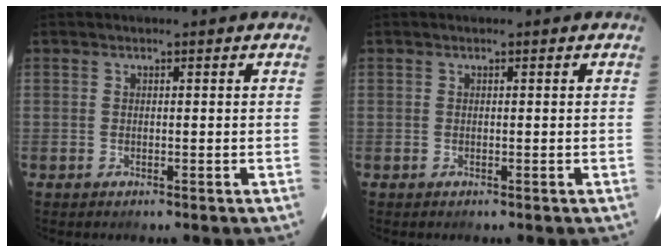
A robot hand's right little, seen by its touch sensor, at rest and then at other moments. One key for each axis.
{"total": 0.0}